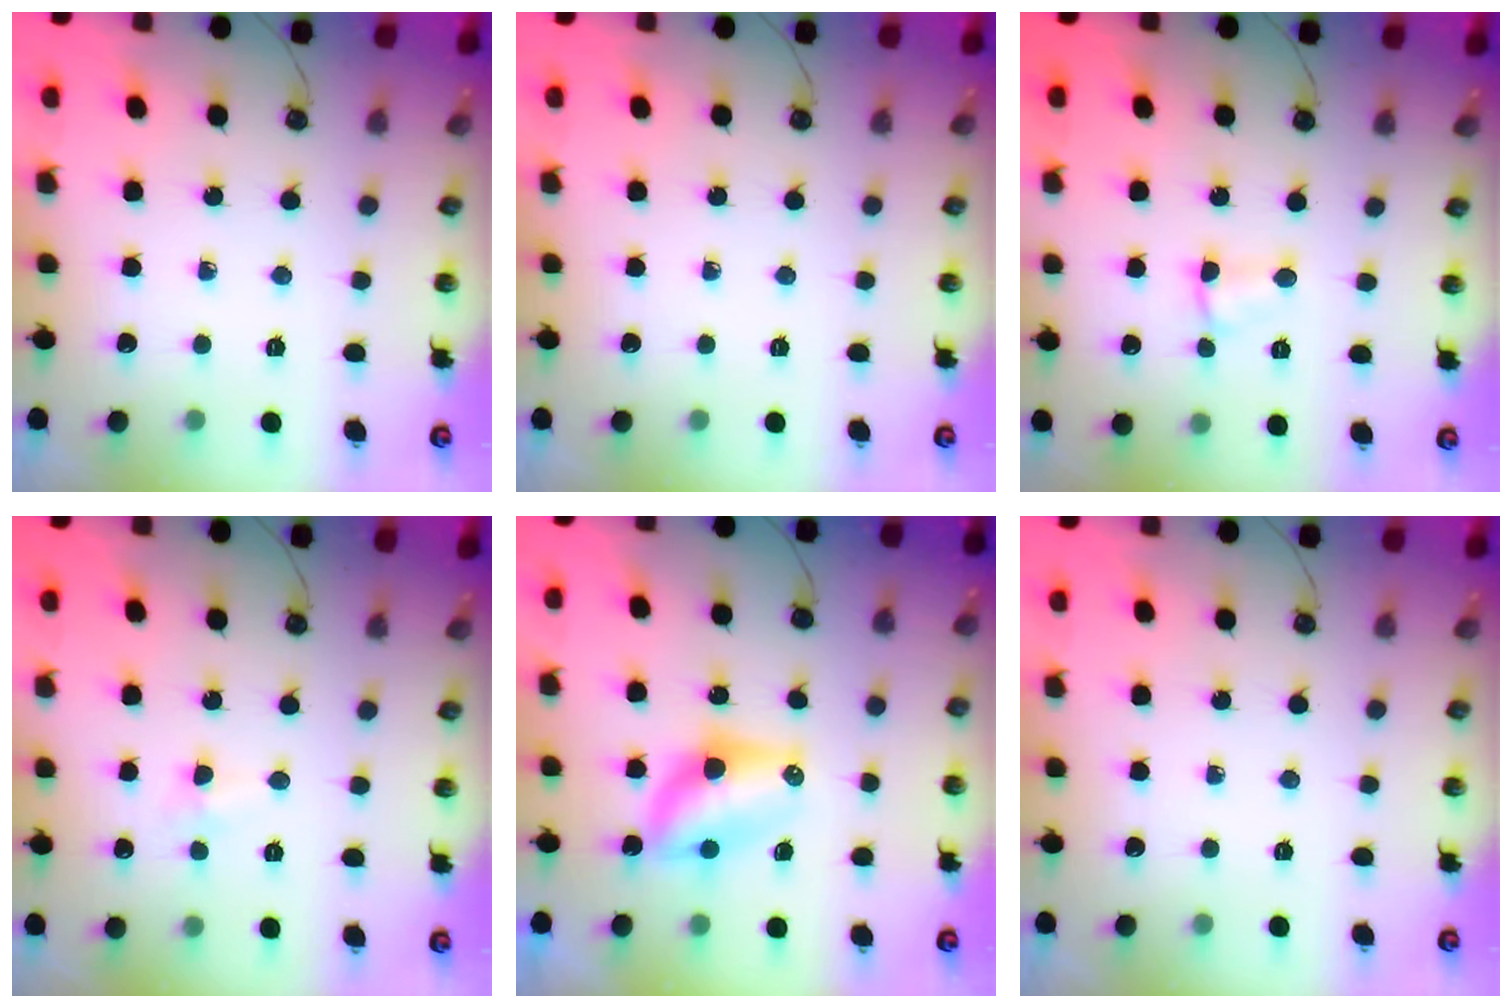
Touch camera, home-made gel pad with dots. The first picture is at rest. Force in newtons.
{"total": 0.0}
{"total": 3.3, "press": 3.3, "slide": 0.5}
{"total": 3.8, "press": 3.7, "slide": 0.6}
{"total": 6.8, "press": 6.8, "slide": 0.5}
{"total": 0.0}